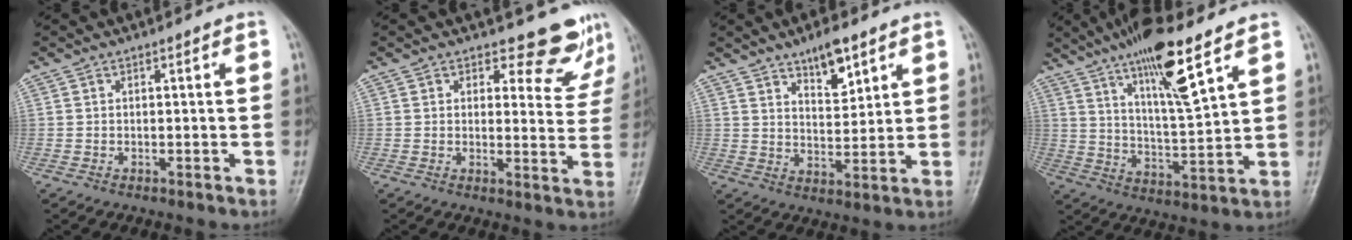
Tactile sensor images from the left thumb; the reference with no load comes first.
{"total": 7.5, "force": [6.7, 3.1, 0.8], "torque": [0.026, -0.058, 0.066]}
{"total": 7.4, "force": [4.9, 2.9, 4.7], "torque": [-0.056, -0.035, 0.082]}
{"total": 14.7, "force": [9.0, 2.9, 11.3], "torque": [-0.186, -0.047, 0.161]}